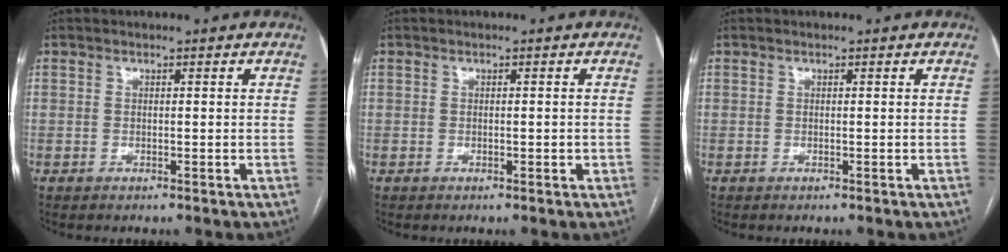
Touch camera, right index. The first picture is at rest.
{"total": 0.6, "force": [-0.1, 0.4, 0.5], "torque": [-0.006, 0.000, 0.000]}
{"total": 0.0}